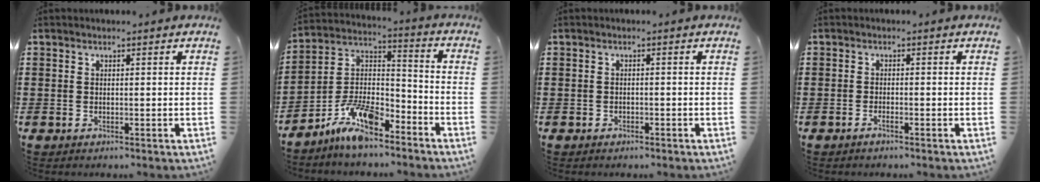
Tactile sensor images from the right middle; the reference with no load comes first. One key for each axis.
{"total": 10.6, "fx": -8.3, "fy": 3.4, "fz": 5.5, "tx": -0.118, "ty": 0.017, "tz": -0.163}
{"total": 0.8, "fx": -0.7, "fy": 0.4, "fz": 0.1, "tx": -0.003, "ty": 0.001, "tz": -0.016}
{"total": 1.0, "fx": -0.8, "fy": 0.0, "fz": 0.7, "tx": -0.015, "ty": -0.005, "tz": -0.013}